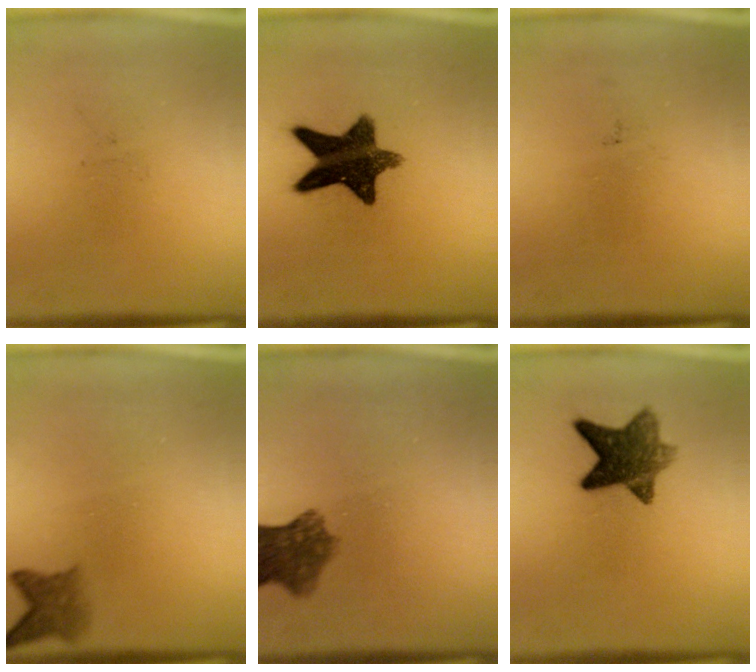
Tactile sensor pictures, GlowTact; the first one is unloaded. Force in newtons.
{"total": 13.3}
{"total": 0.0}
{"total": 2.9}
{"total": 7.0}
{"total": 9.0}